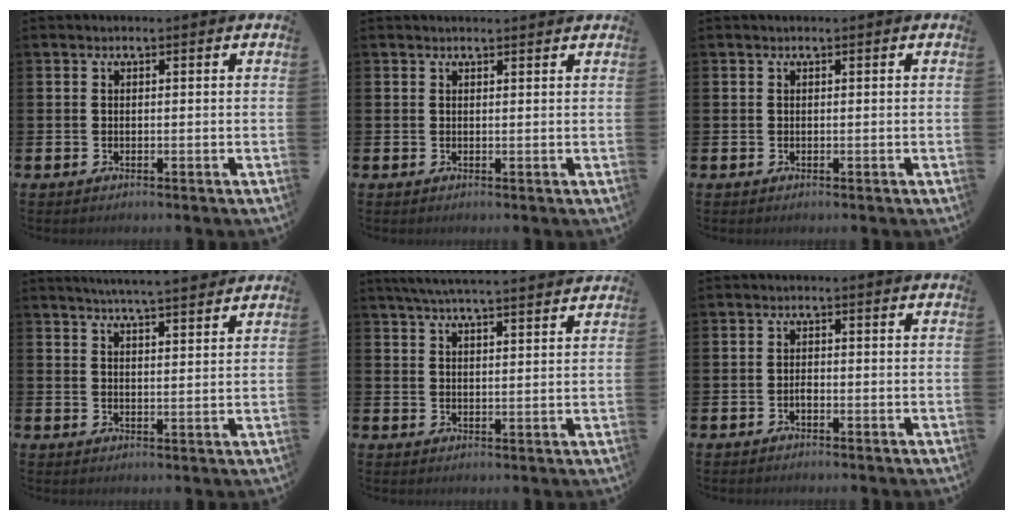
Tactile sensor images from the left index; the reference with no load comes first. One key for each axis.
{"total": 0.8, "fx": 0.8, "fy": 0.0, "fz": 0.1, "tx": 0.010, "ty": -0.005, "tz": 0.012}
{"total": 0.0}
{"total": 5.1, "fx": 5.0, "fy": -0.5, "fz": 0.9, "tx": -0.025, "ty": -0.022, "tz": 0.088}
{"total": 5.3, "fx": 5.1, "fy": -0.2, "fz": 1.4, "tx": -0.044, "ty": -0.021, "tz": 0.093}
{"total": 0.9, "fx": -0.5, "fy": 0.4, "fz": 0.6, "tx": -0.010, "ty": -0.002, "tz": -0.011}